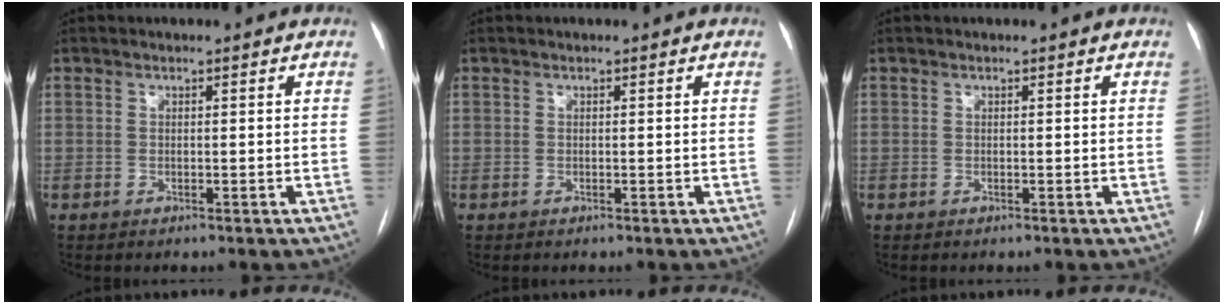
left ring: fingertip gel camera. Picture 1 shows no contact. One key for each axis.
{"total": 0.0}
{"total": 0.0}